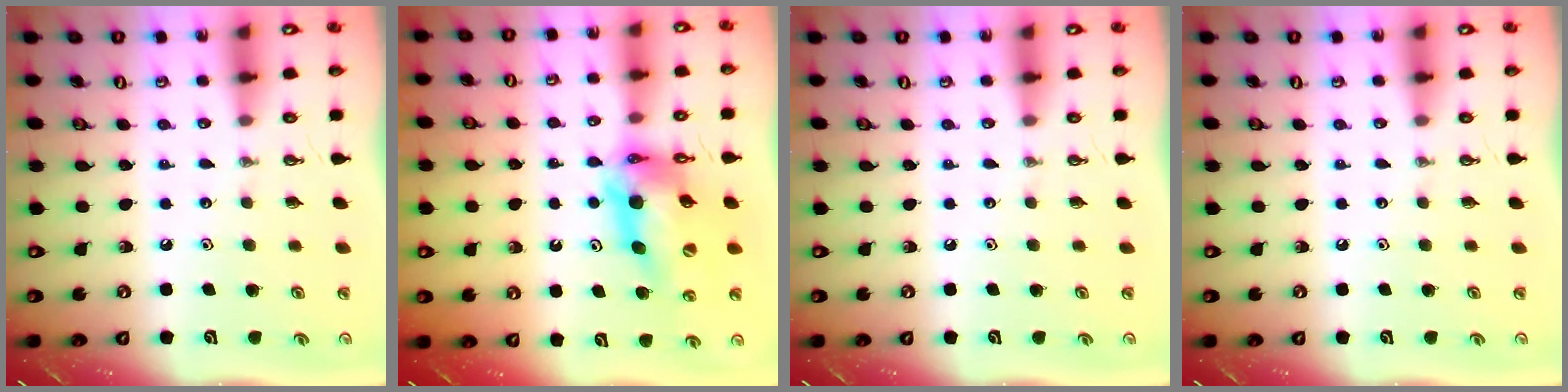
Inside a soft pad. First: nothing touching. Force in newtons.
{"total": 15.7, "press": 15.6, "slide": 1.4}
{"total": 0.0}
{"total": 0.0}